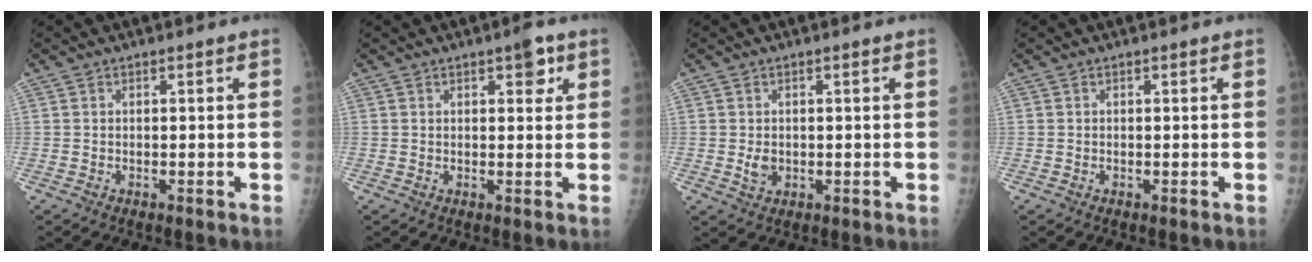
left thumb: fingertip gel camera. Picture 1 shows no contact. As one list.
[{"total": 3.6, "force": [1.9, 1.6, 2.6], "torque": [-0.020, -0.004, 0.020]}, {"total": 2.3, "force": [0.0, 1.8, 1.5], "torque": [-0.020, -0.002, 0.004]}, {"total": 0.0}]